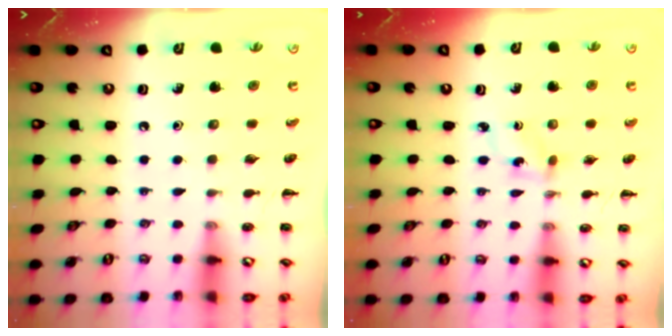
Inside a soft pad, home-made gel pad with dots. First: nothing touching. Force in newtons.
{"total": 2.7, "press": 2.6, "slide": 0.9}